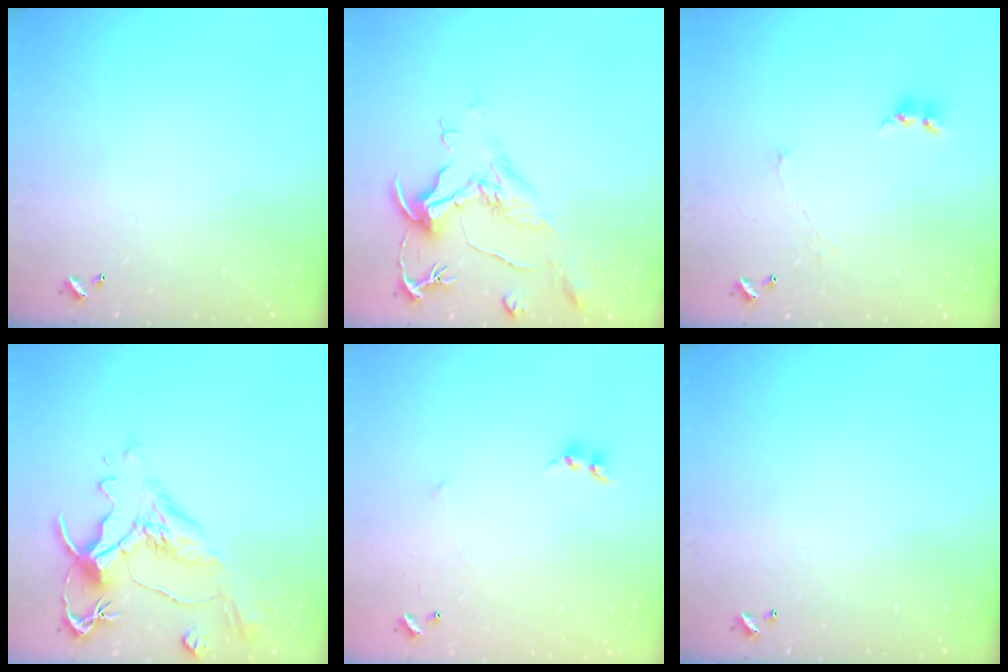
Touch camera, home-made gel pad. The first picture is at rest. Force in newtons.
{"total": 2.1, "press": 1.7, "slide": 1.3}
{"total": 1.1, "press": 1.1, "slide": 0.4}
{"total": 1.5, "press": 0.2, "slide": 1.5}
{"total": 7.0, "press": 7.0, "slide": 0.4}
{"total": 0.0}